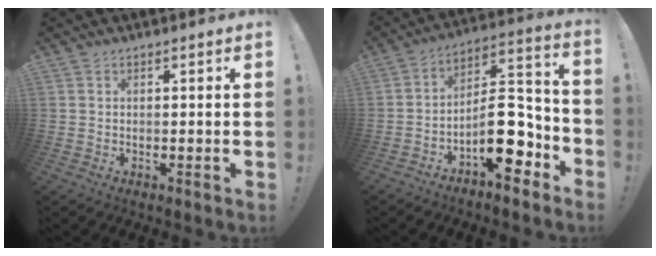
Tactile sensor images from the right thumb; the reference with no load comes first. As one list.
[{"total": 15.5, "force": [-6.5, 7.4, 11.9], "torque": [-0.172, 0.041, -0.096]}]